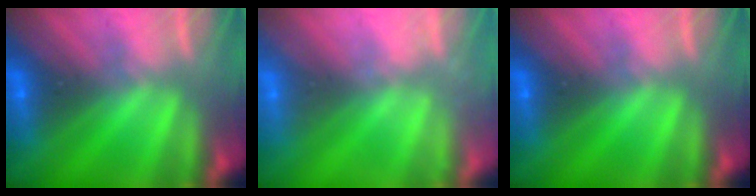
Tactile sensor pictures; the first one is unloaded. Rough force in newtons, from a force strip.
{"total": 2.3}
{"total": 0.0}